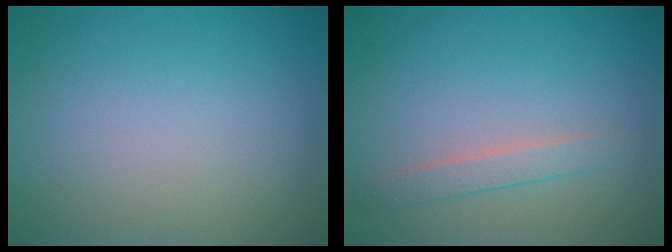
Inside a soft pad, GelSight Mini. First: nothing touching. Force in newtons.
{"total": 1.6, "press": 1.6, "slide": 0.1}